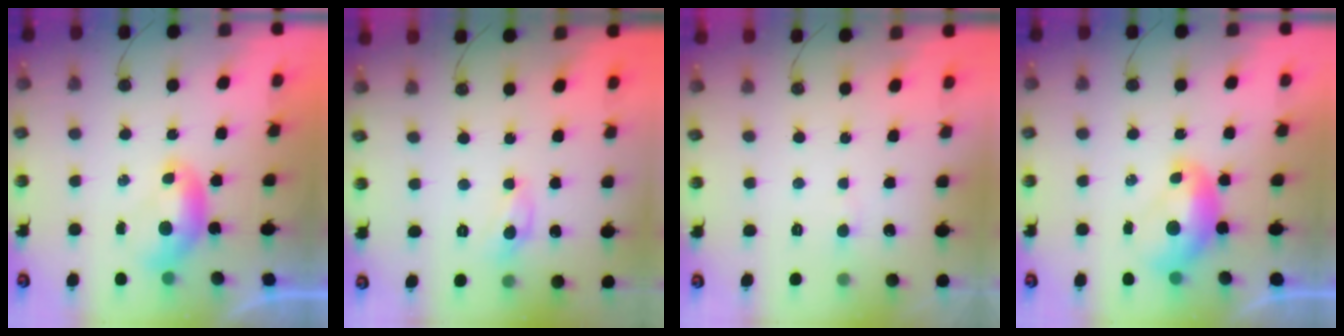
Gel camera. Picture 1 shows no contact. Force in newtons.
{"total": 3.7, "press": 3.7, "slide": 0.3}
{"total": 0.7, "press": 0.6, "slide": 0.4}
{"total": 2.1, "press": 2.1, "slide": 0.3}